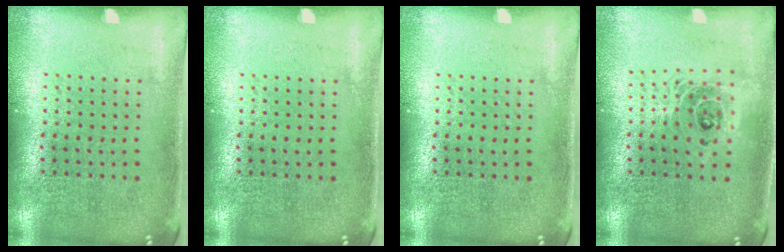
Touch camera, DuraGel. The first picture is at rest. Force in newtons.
{"total": 0.0}
{"total": 0.0}
{"total": 1.5, "press": 1.2, "slide": 0.9}